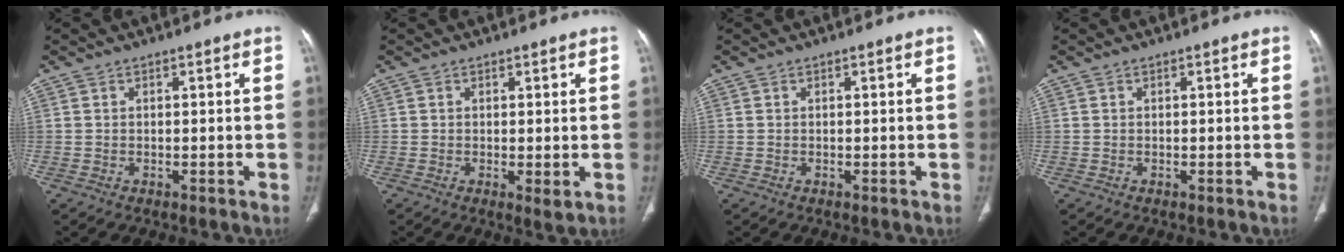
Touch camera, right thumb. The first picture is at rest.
{"total": 2.1, "force": [-0.3, 0.5, 2.0], "torque": [-0.038, -0.011, -0.006]}
{"total": 0.0}
{"total": 0.0}